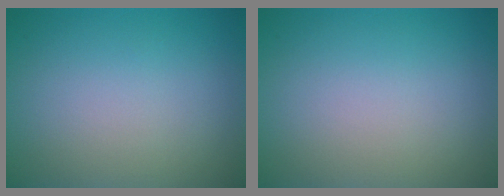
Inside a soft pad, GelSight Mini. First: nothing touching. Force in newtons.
{"total": 0.0}